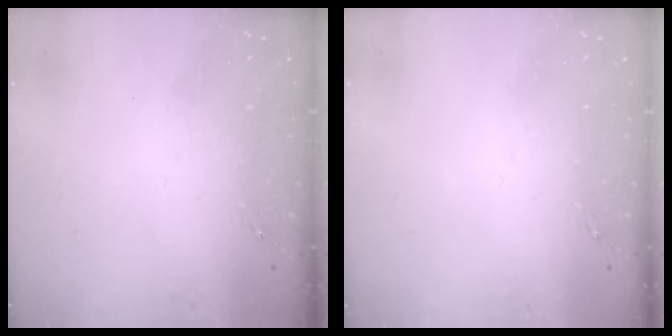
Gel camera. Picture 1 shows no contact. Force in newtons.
{"total": 0.0}